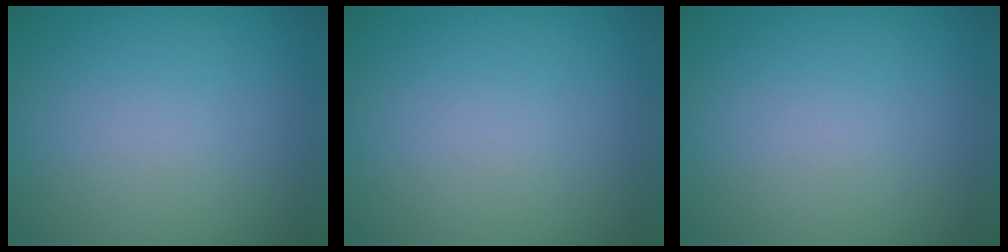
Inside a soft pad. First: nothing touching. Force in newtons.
{"total": 0.0}
{"total": 0.0}